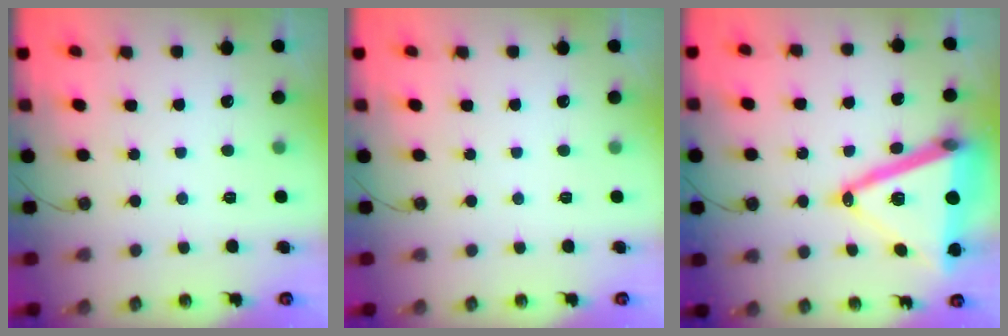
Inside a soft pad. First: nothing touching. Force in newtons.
{"total": 0.0}
{"total": 23.9, "press": 23.6, "slide": 3.7}